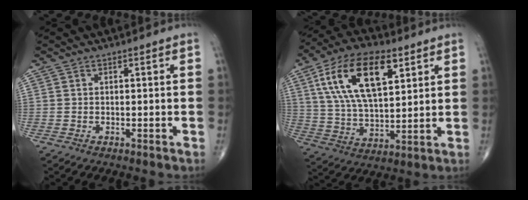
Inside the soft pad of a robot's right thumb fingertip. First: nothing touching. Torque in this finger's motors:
{"motor_torque": [0.09, 2.40, 1.73, 0.72, 0.52]}